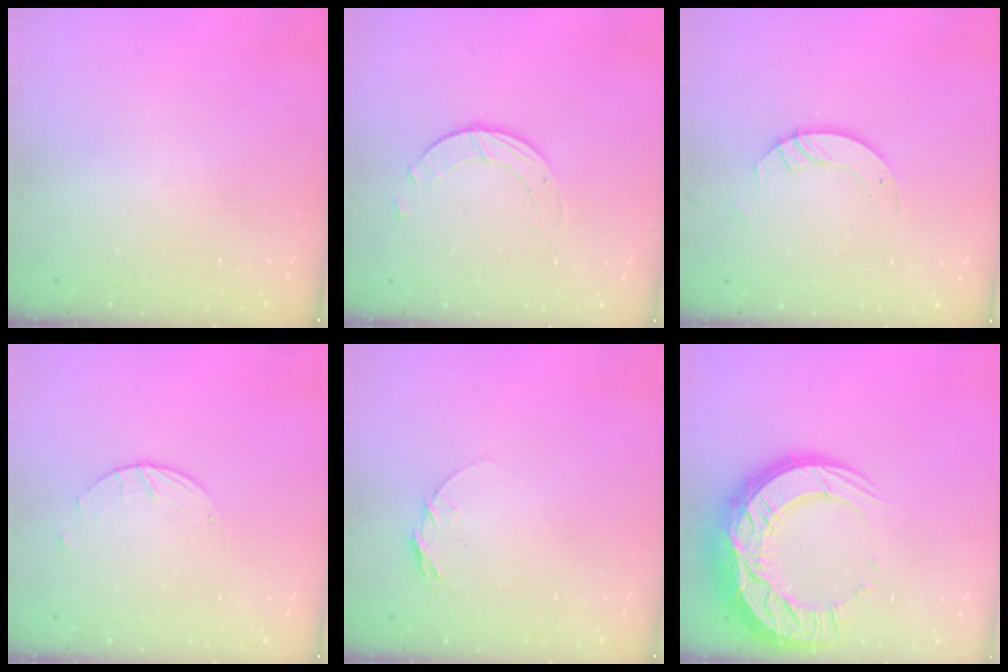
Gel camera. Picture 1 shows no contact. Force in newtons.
{"total": 1.8, "press": 1.8, "slide": 0.2}
{"total": 3.7, "press": 3.7, "slide": 0.3}
{"total": 2.6, "press": 2.6, "slide": 0.4}
{"total": 5.7, "press": 5.7, "slide": 0.5}
{"total": 22.3, "press": 22.2, "slide": 1.9}